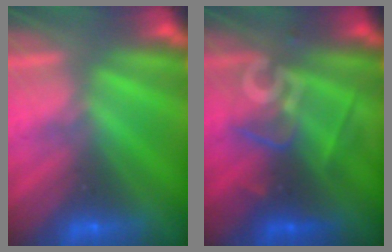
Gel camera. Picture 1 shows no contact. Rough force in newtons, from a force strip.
{"total": 2.6}